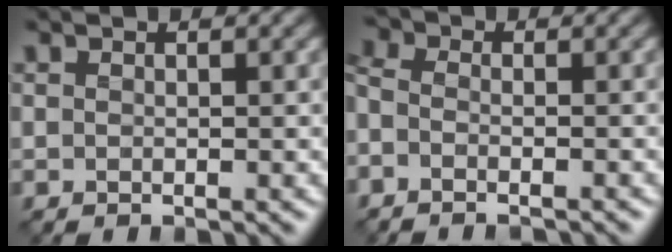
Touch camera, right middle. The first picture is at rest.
{"total": 3.1, "force": [-1.9, 1.9, 1.6], "torque": [-0.012, 0.009, -0.058]}